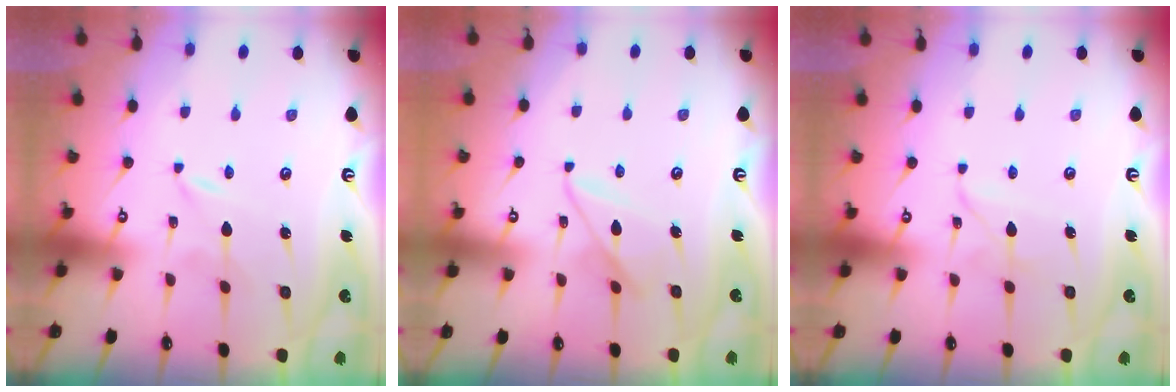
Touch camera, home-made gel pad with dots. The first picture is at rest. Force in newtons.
{"total": 8.9, "press": 8.9, "slide": 0.6}
{"total": 2.7, "press": 2.7, "slide": 0.2}